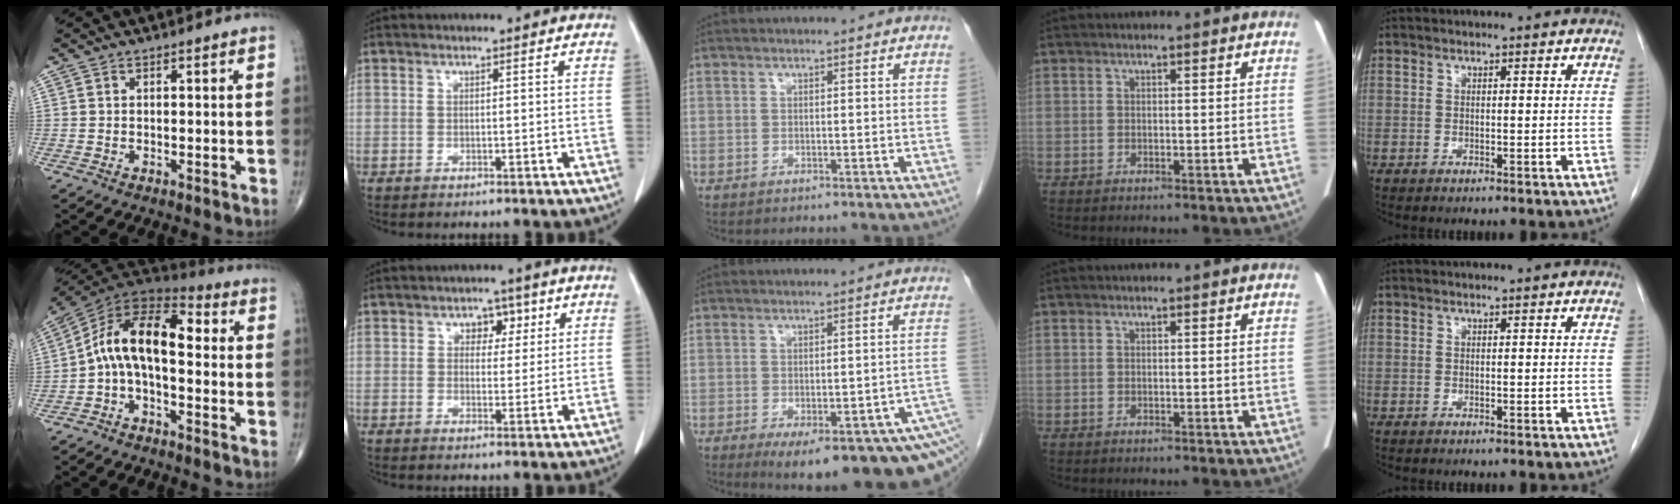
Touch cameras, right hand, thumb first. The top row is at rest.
{"thumb": {"total": 13.2, "force": [-0.6, 7.0, 11.2], "torque": [-0.177, 0.057, -0.025]}, "index": {"total": 3.7, "force": [1.5, 2.7, 2.1], "torque": [-0.020, 0.009, 0.020]}, "middle": {"total": 18.7, "force": [-11.3, 4.9, 14.2], "torque": [-0.123, -0.010, -0.131]}}